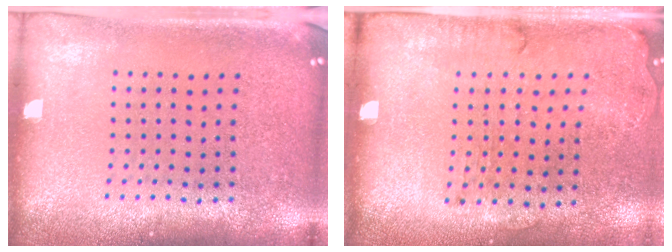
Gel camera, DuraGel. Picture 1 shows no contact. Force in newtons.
{"total": 1.7, "press": 1.2, "slide": 1.2}